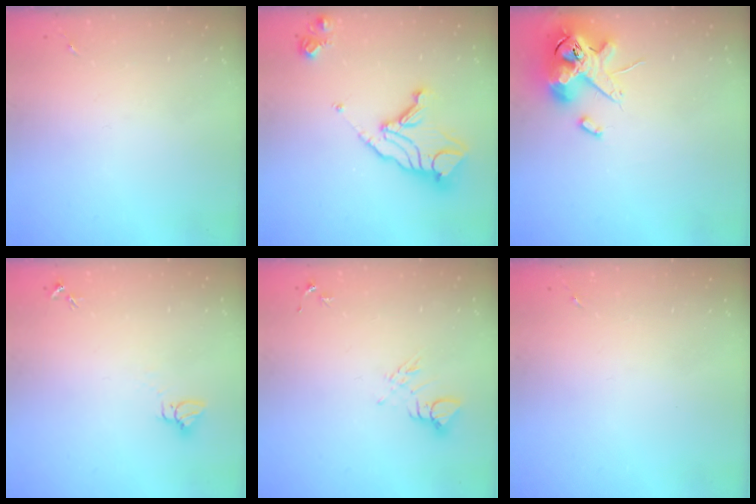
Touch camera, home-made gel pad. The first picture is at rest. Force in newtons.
{"total": 14.9, "press": 14.8, "slide": 1.5}
{"total": 14.5, "press": 14.3, "slide": 2.4}
{"total": 3.0, "press": 3.0, "slide": 0.1}
{"total": 6.6, "press": 6.6, "slide": 0.5}
{"total": 0.0}